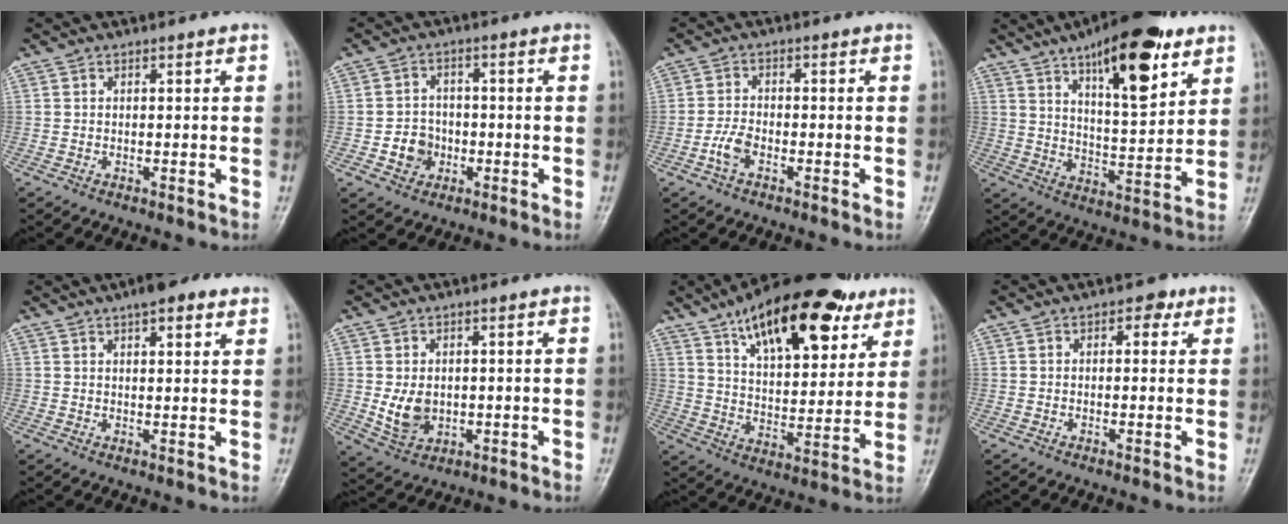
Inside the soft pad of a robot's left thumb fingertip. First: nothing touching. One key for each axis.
{"total": 5.2, "fx": -1.5, "fy": 4.6, "fz": 1.9, "tx": -0.007, "ty": 0.012, "tz": -0.027}
{"total": 3.4, "fx": -1.6, "fy": 1.7, "fz": 2.4, "tx": -0.053, "ty": 0.011, "tz": -0.036}
{"total": 18.5, "fx": 10.2, "fy": 6.3, "fz": 14.0, "tx": -0.180, "ty": -0.045, "tz": 0.160}
{"total": 7.5, "fx": 4.9, "fy": 2.5, "fz": 5.1, "tx": -0.058, "ty": -0.012, "tz": 0.066}
{"total": 5.6, "fx": 0.0, "fy": 4.2, "fz": 3.7, "tx": -0.054, "ty": -0.010, "tz": 0.012}
{"total": 23.3, "fx": 13.3, "fy": 10.2, "fz": 16.2, "tx": -0.216, "ty": -0.035, "tz": 0.214}
{"total": 2.6, "fx": 1.3, "fy": 1.7, "fz": 1.6, "tx": -0.006, "ty": 0.000, "tz": 0.012}